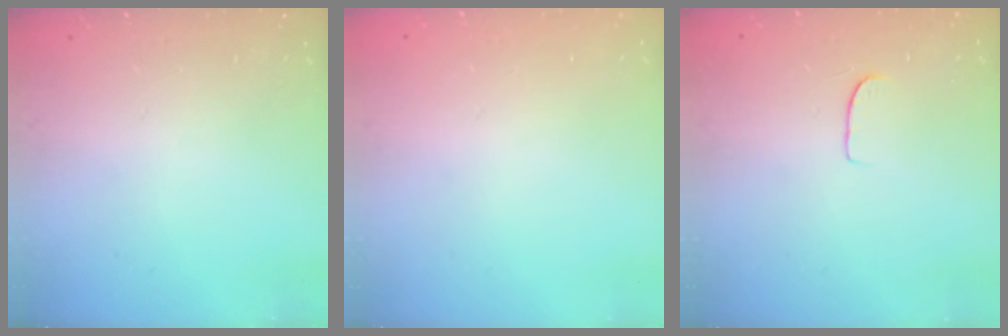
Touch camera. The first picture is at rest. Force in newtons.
{"total": 0.0}
{"total": 5.8, "press": 5.8, "slide": 0.3}